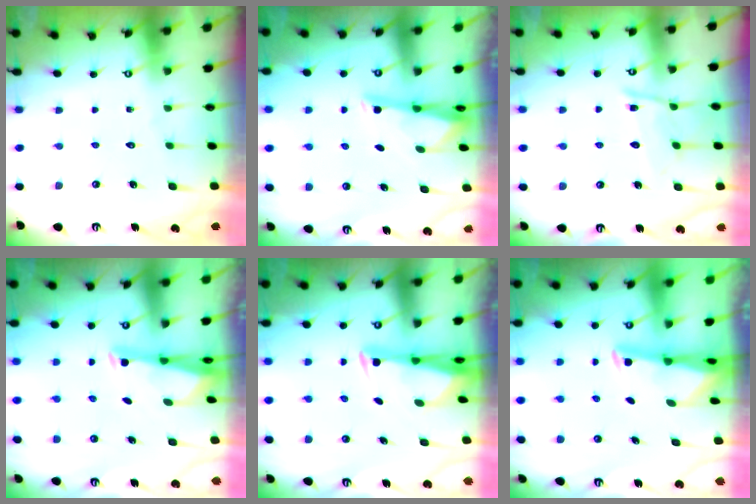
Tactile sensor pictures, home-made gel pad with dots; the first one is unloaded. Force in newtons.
{"total": 3.3, "press": 3.2, "slide": 0.4}
{"total": 10.1, "press": 10.1, "slide": 0.8}
{"total": 2.9, "press": 2.8, "slide": 0.7}
{"total": 2.8, "press": 2.6, "slide": 1.0}
{"total": 2.4, "press": 2.3, "slide": 0.5}